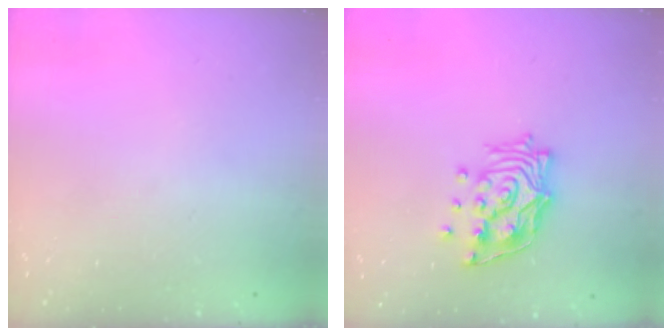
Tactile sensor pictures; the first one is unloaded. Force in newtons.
{"total": 15.1, "press": 15.0, "slide": 1.8}